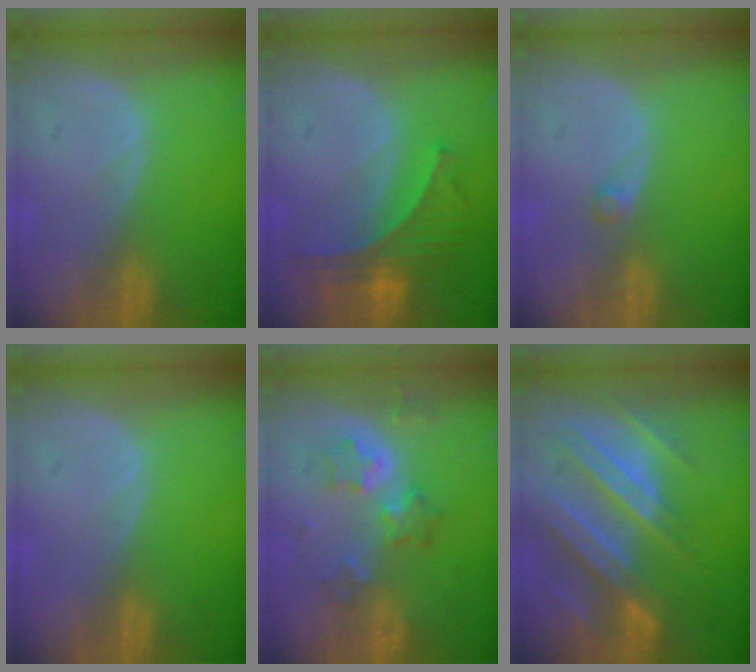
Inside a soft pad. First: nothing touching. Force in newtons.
{"total": 6.9, "press": 6.3, "slide": 2.9}
{"total": 1.0, "press": 1.0, "slide": 0.2}
{"total": 0.0}
{"total": 6.6, "press": 5.7, "slide": 3.2}
{"total": 11.1, "press": 9.8, "slide": 5.0}